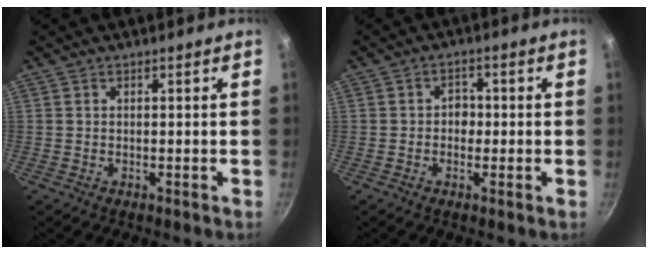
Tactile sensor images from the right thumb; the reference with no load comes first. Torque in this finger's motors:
{"motor_torque": [0.58, 0.47, 0.07, -0.13, -0.02]}